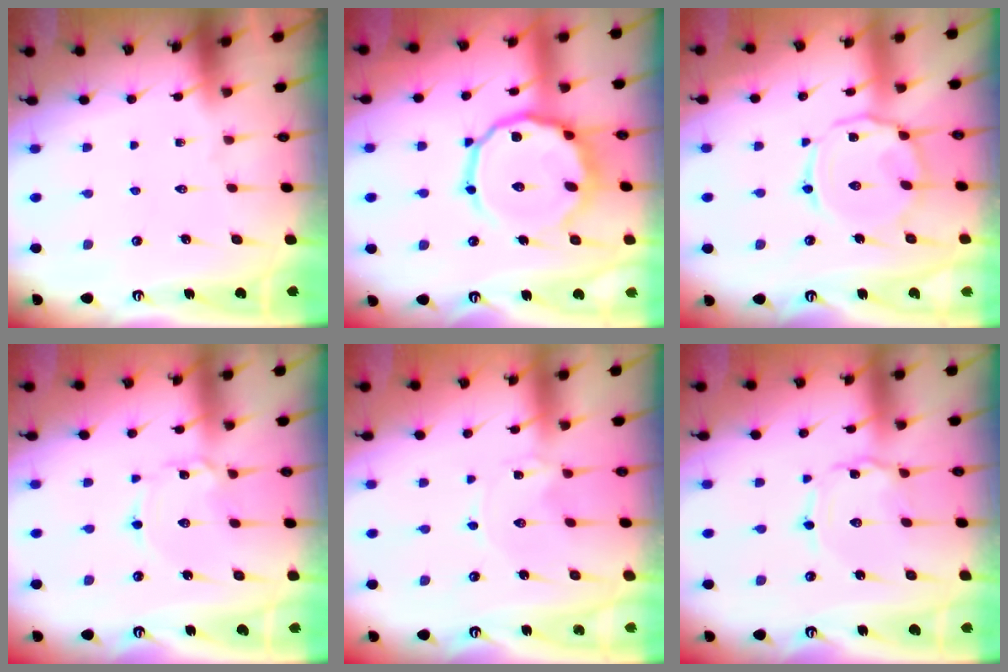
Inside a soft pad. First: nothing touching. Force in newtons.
{"total": 15.7, "press": 15.5, "slide": 2.2}
{"total": 9.3, "press": 9.2, "slide": 0.8}
{"total": 2.0, "press": 2.0, "slide": 0.1}
{"total": 0.0}
{"total": 0.8, "press": 0.8, "slide": 0.2}